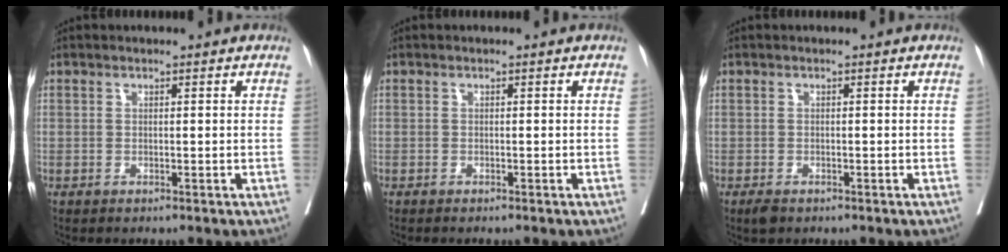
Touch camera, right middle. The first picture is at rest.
{"total": 1.1, "force": [-1.0, 0.1, 0.5], "torque": [-0.007, -0.001, -0.014]}
{"total": 1.5, "force": [-1.1, 0.7, 0.8], "torque": [-0.017, -0.002, -0.014]}